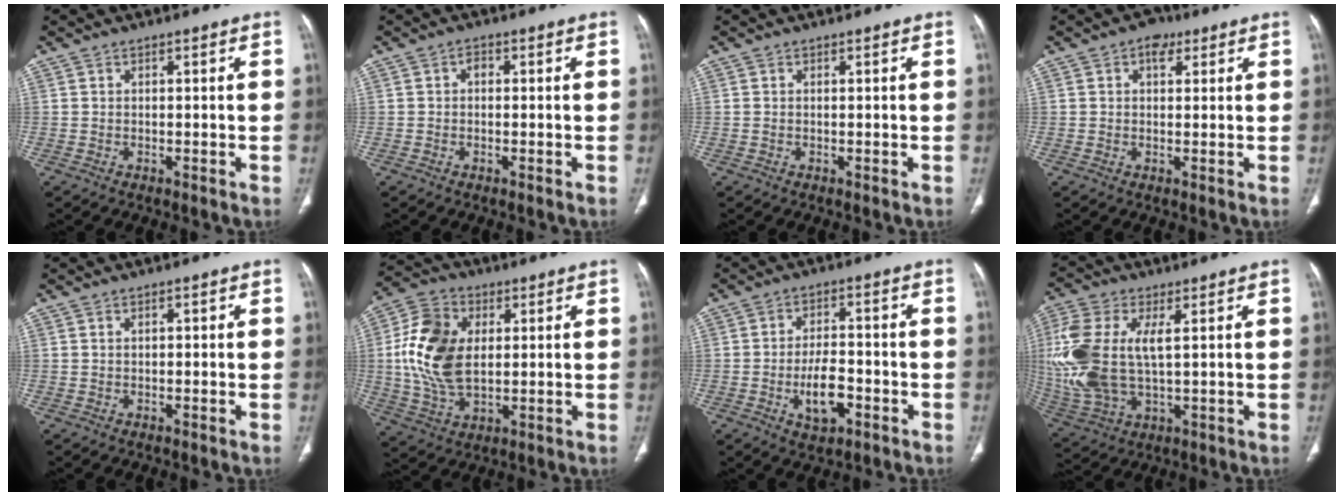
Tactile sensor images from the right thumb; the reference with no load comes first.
{"total": 1.3, "force": [0.0, 1.0, 0.8], "torque": [-0.001, 0.006, -0.006]}
{"total": 0.0}
{"total": 3.4, "force": [1.6, 2.4, 1.8], "torque": [-0.006, 0.000, 0.020]}
{"total": 0.6, "force": [0.1, 0.4, 0.4], "torque": [-0.009, 0.002, 0.004]}
{"total": 14.2, "force": [1.9, 8.7, 11.0], "torque": [-0.217, -0.002, 0.039]}
{"total": 7.4, "force": [-2.7, 3.8, 5.8], "torque": [-0.086, 0.018, -0.042]}
{"total": 17.9, "force": [2.6, 9.3, 15.1], "torque": [-0.365, -0.005, 0.056]}